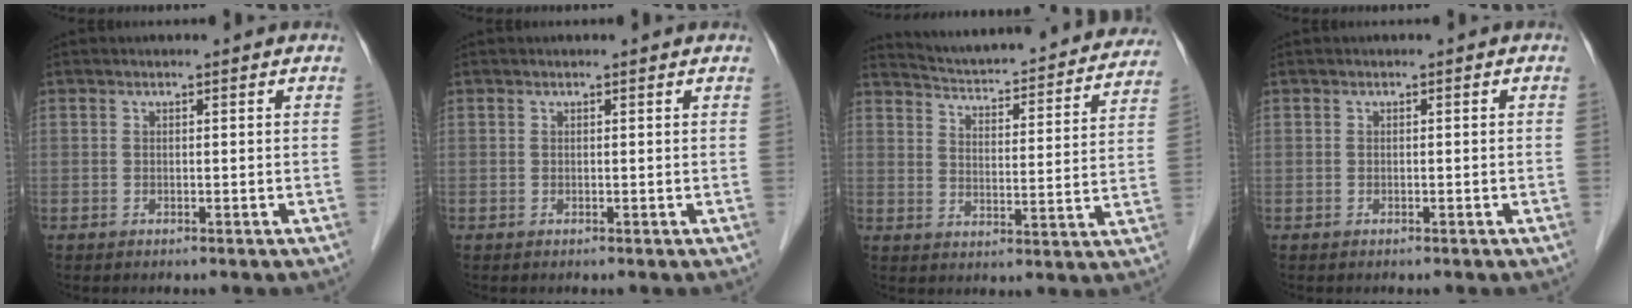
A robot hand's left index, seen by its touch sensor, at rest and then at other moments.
{"total": 0.9, "force": [0.9, 0.1, 0.1], "torque": [-0.011, 0.007, 0.010]}
{"total": 25.6, "force": [23.8, 4.2, 8.4], "torque": [-0.130, -0.045, 0.297]}
{"total": 0.0}